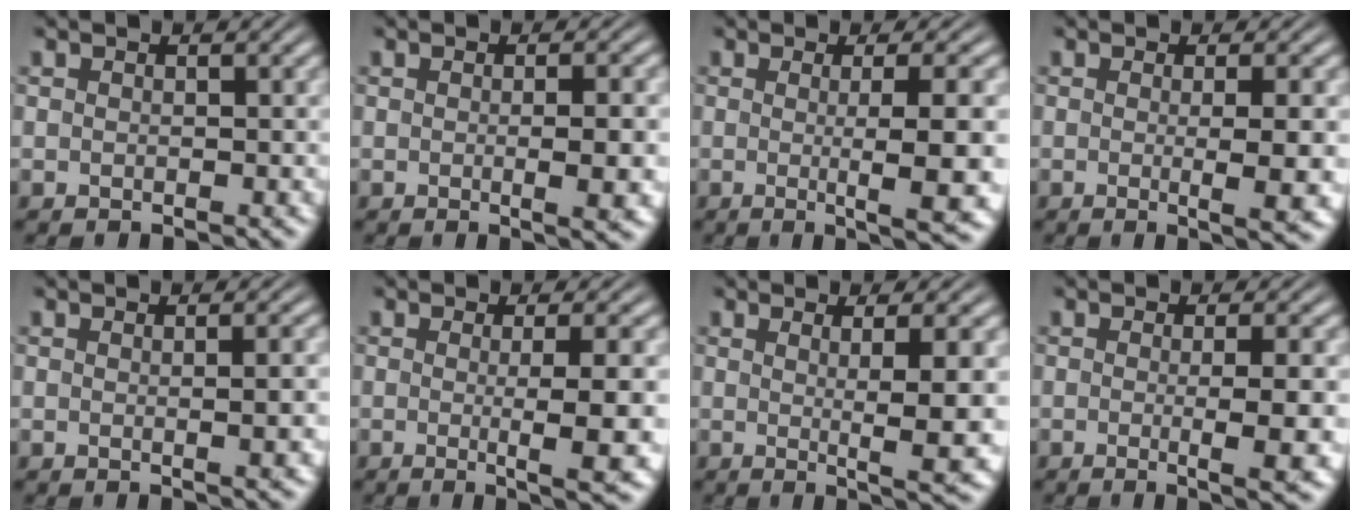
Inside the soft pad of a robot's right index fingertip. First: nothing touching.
{"total": 2.7, "force": [-0.3, -0.1, 2.7], "torque": [-0.038, 0.001, -0.007]}
{"total": 6.8, "force": [-1.5, 0.3, 6.6], "torque": [-0.085, -0.007, -0.022]}
{"total": 4.5, "force": [-0.8, 0.2, 4.4], "torque": [-0.060, -0.006, -0.014]}
{"total": 1.8, "force": [0.0, -0.3, 1.7], "torque": [-0.025, -0.003, 0.001]}
{"total": 5.9, "force": [-1.4, 0.2, 5.8], "torque": [-0.077, -0.008, -0.021]}
{"total": 6.6, "force": [-0.1, 0.5, 6.6], "torque": [-0.082, -0.001, 0.003]}
{"total": 4.9, "force": [-1.3, 0.3, 4.7], "torque": [-0.063, -0.005, -0.022]}